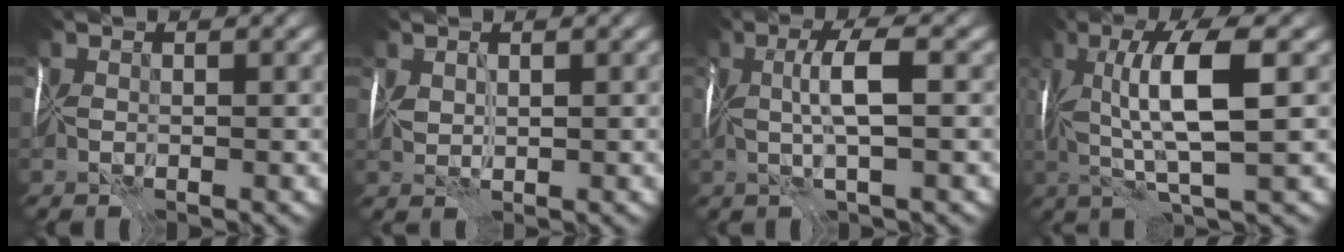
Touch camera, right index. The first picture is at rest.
{"total": 0.8, "force": [0.4, -0.6, -0.4], "torque": [0.015, -0.007, 0.012]}
{"total": 2.7, "force": [-0.1, -1.0, 2.5], "torque": [-0.036, -0.002, 0.000]}
{"total": 6.3, "force": [0.7, 0.1, 6.3], "torque": [-0.096, -0.001, 0.013]}